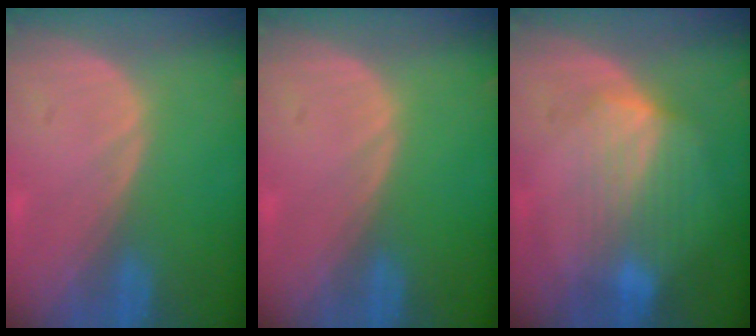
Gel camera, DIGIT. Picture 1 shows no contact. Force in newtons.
{"total": 0.0}
{"total": 7.1, "press": 6.4, "slide": 3.1}